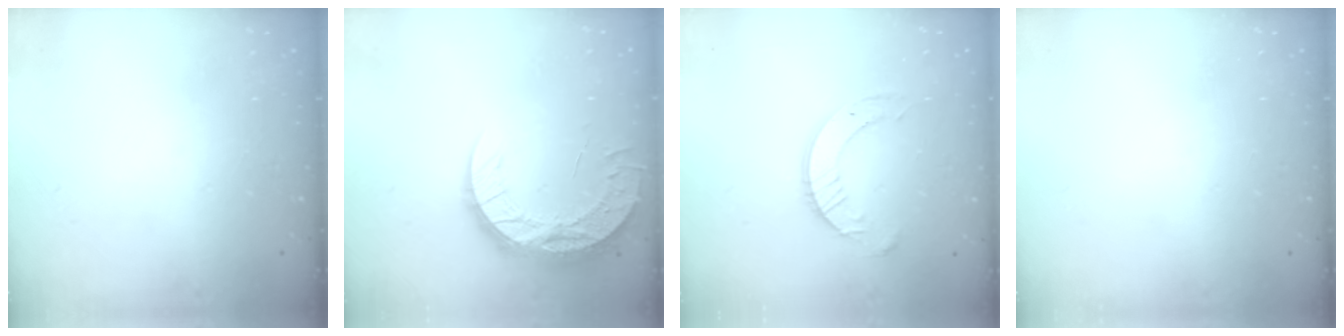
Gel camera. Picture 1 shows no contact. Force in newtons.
{"total": 13.4, "press": 13.4, "slide": 1.0}
{"total": 10.1, "press": 10.0, "slide": 1.0}
{"total": 0.0}